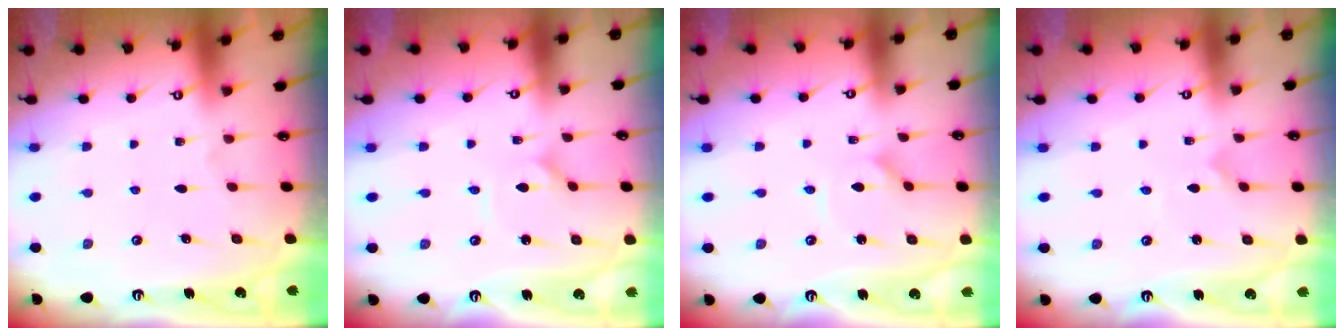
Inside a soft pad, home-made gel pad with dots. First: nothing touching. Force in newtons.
{"total": 1.1, "press": 1.1, "slide": 0.0}
{"total": 1.3, "press": 1.2, "slide": 0.3}
{"total": 0.0}